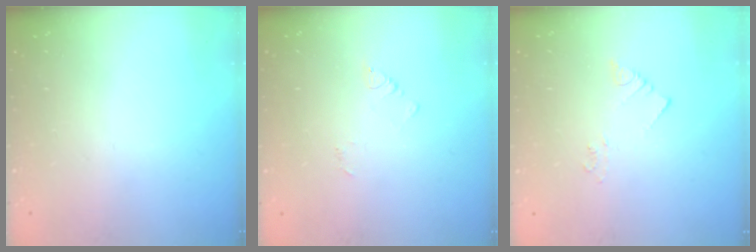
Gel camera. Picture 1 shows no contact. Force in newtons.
{"total": 2.4, "press": 2.4, "slide": 0.3}
{"total": 2.1, "press": 2.1, "slide": 0.3}